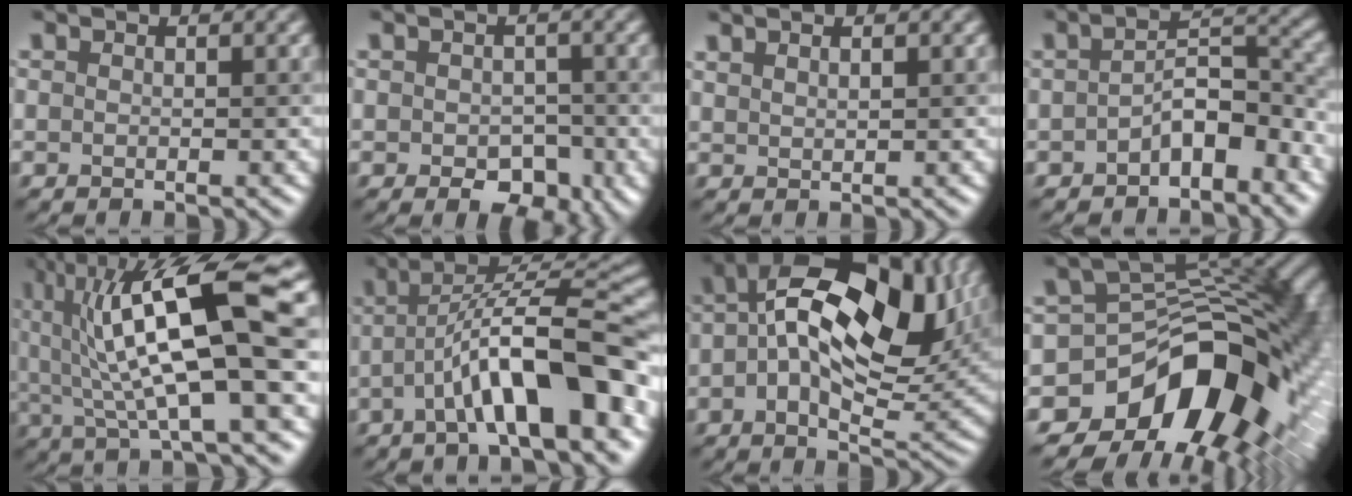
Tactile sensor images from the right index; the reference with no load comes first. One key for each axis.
{"total": 3.6, "fx": -1.0, "fy": 2.3, "fz": 2.5, "tx": -0.034, "ty": -0.009, "tz": -0.016}
{"total": 1.4, "fx": 1.1, "fy": 0.4, "fz": 0.7, "tx": -0.011, "ty": 0.002, "tz": 0.020}
{"total": 4.4, "fx": -2.2, "fy": 2.1, "fz": 3.2, "tx": -0.049, "ty": 0.017, "tz": -0.038}
{"total": 13.6, "fx": 3.5, "fy": 3.0, "fz": 12.8, "tx": -0.223, "ty": 0.013, "tz": 0.061}
{"total": 10.1, "fx": -3.2, "fy": 2.5, "fz": 9.2, "tx": -0.137, "ty": 0.022, "tz": -0.056}
{"total": 16.9, "fx": 4.4, "fy": 8.7, "fz": 13.8, "tx": -0.204, "ty": 0.027, "tz": 0.060}
{"total": 13.9, "fx": -6.0, "fy": 8.8, "fz": 8.9, "tx": -0.108, "ty": 0.001, "tz": -0.110}